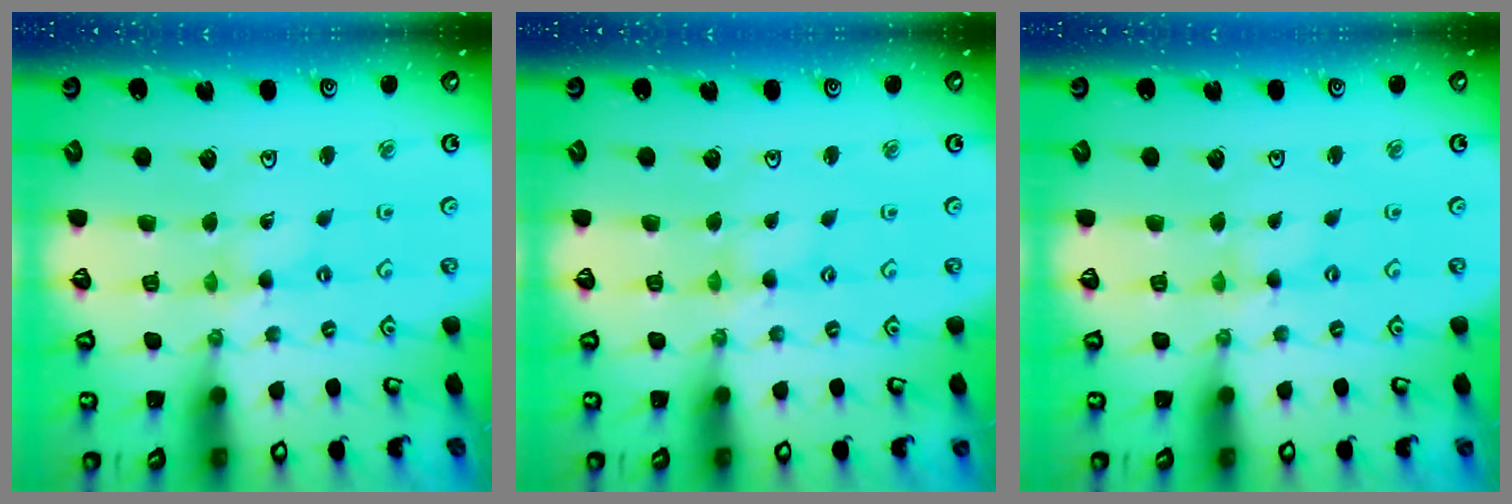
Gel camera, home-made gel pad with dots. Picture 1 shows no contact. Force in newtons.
{"total": 1.1, "press": 1.1, "slide": 0.1}
{"total": 0.0}